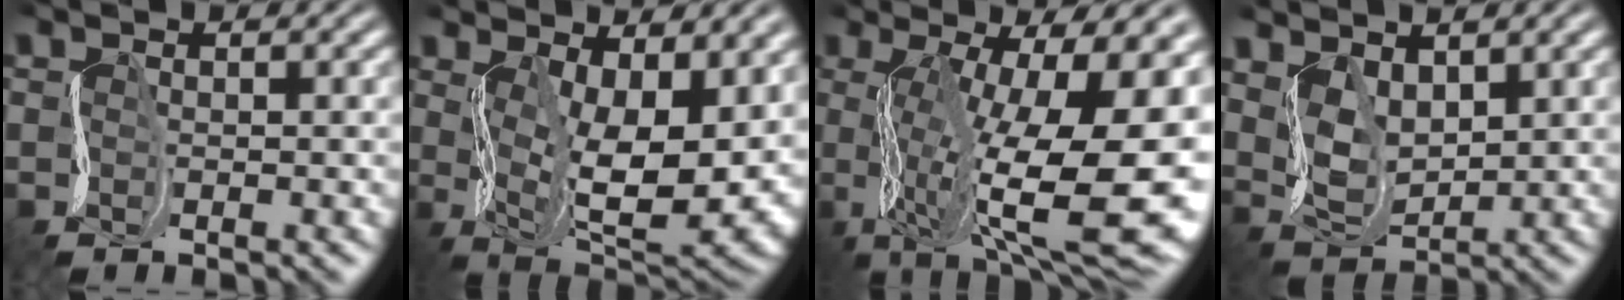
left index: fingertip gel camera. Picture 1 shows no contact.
{"total": 13.9, "force": [1.5, 6.7, 12.1], "torque": [-0.176, -0.021, 0.055]}
{"total": 18.1, "force": [-0.4, 7.1, 16.6], "torque": [-0.248, -0.014, 0.011]}
{"total": 3.9, "force": [2.8, 2.1, 1.8], "torque": [-0.053, -0.002, 0.060]}